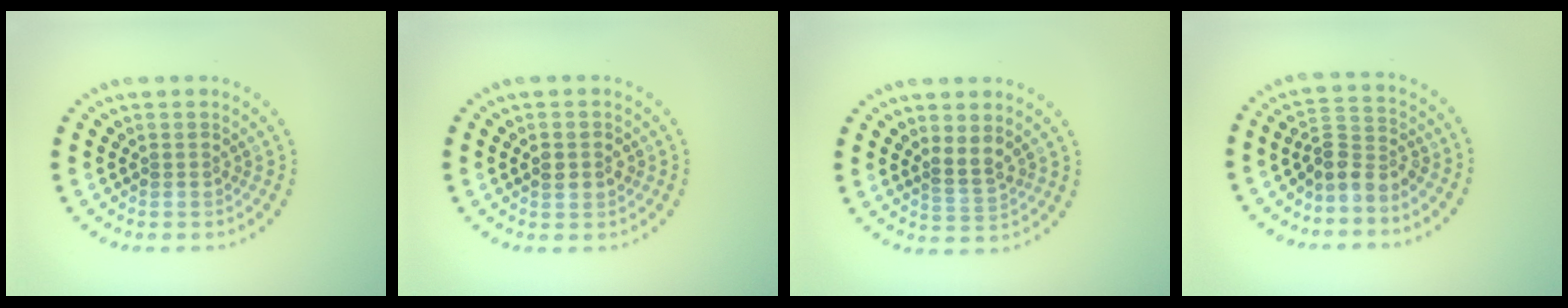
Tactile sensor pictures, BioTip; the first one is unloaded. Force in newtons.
{"total": 1.5, "press": 1.5, "slide": 0.1}
{"total": 1.8, "press": 1.6, "slide": 0.9}
{"total": 3.1, "press": 2.7, "slide": 1.7}